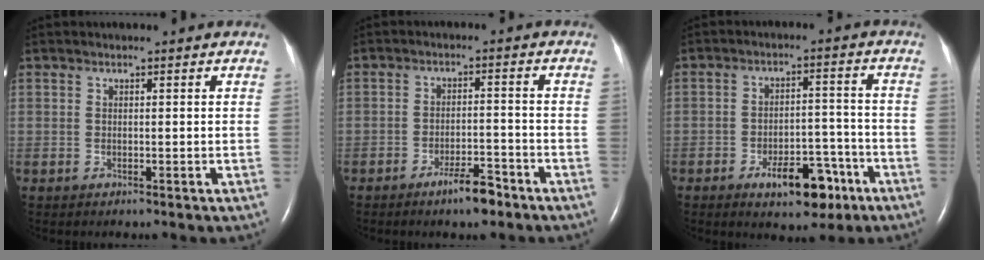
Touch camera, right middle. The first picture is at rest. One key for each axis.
{"total": 5.0, "fx": -3.7, "fy": 1.1, "fz": 3.2, "tx": -0.058, "ty": 0.000, "tz": -0.061}
{"total": 8.8, "fx": -5.1, "fy": 3.9, "fz": 6.0, "tx": -0.087, "ty": 0.013, "tz": -0.072}